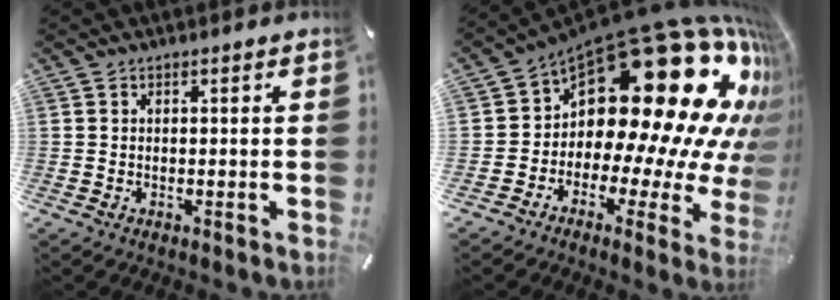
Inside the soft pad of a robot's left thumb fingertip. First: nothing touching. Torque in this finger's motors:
{"motor_torque": [1.84, 1.84, 2.04, -0.73, 0.21]}